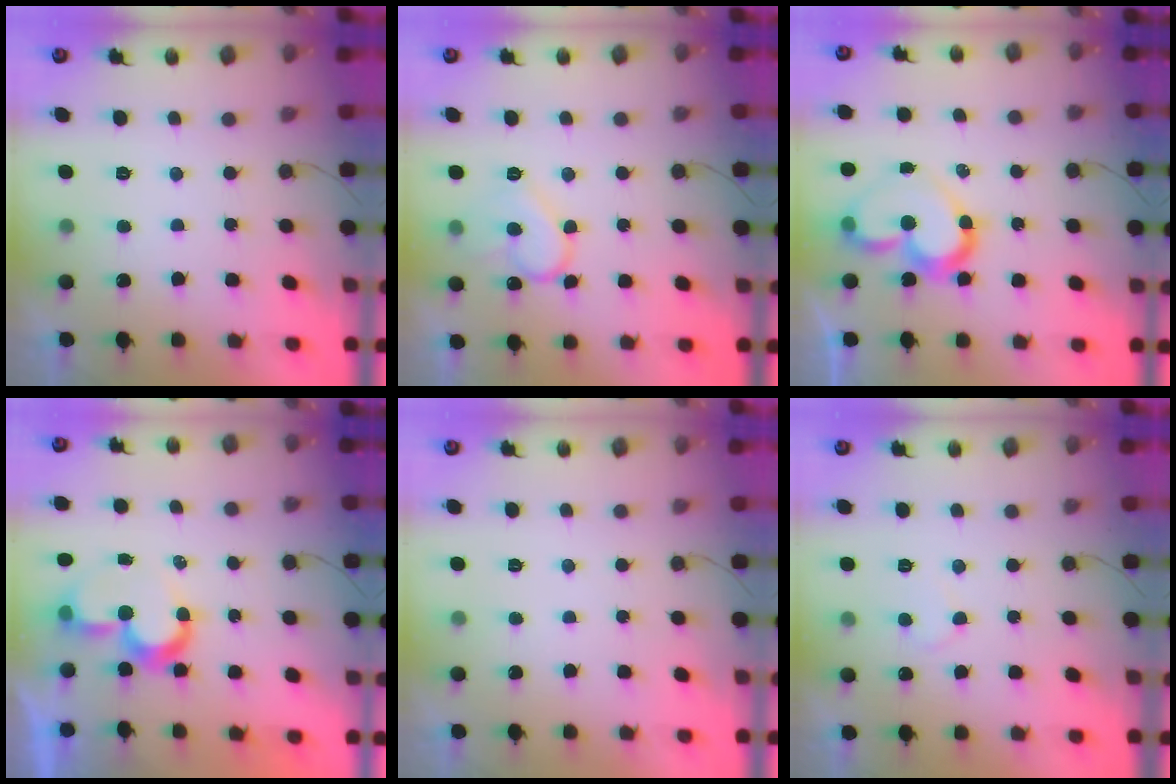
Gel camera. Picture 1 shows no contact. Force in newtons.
{"total": 12.4, "press": 12.3, "slide": 1.3}
{"total": 13.0, "press": 12.9, "slide": 1.1}
{"total": 8.5, "press": 8.5, "slide": 0.2}
{"total": 0.0}
{"total": 4.9, "press": 4.9, "slide": 0.5}